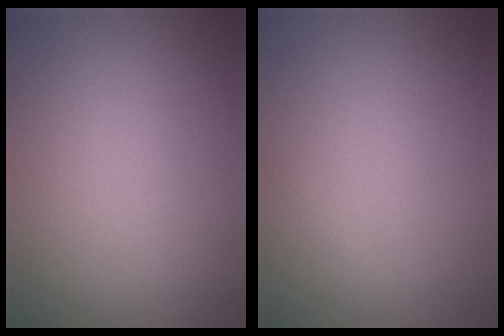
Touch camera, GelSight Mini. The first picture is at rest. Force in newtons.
{"total": 0.7, "press": 0.7, "slide": 0.1}